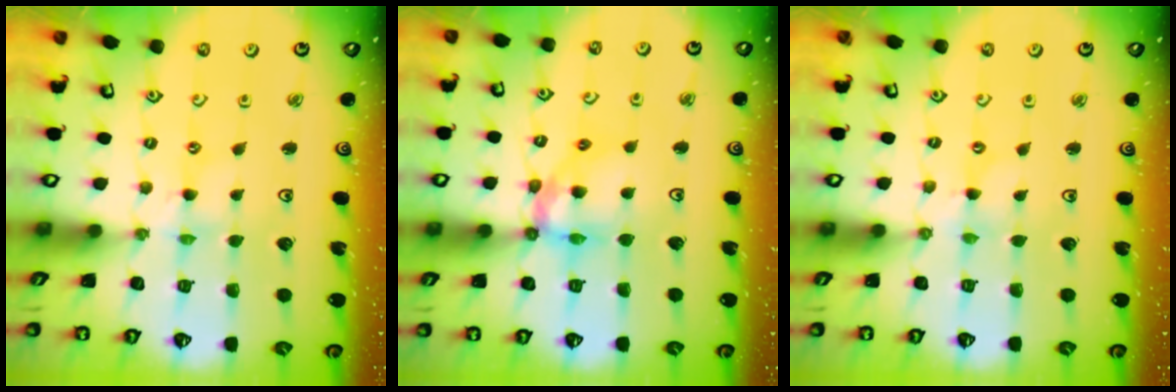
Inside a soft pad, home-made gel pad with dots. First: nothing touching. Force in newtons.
{"total": 12.1, "press": 12.0, "slide": 1.4}
{"total": 0.0}